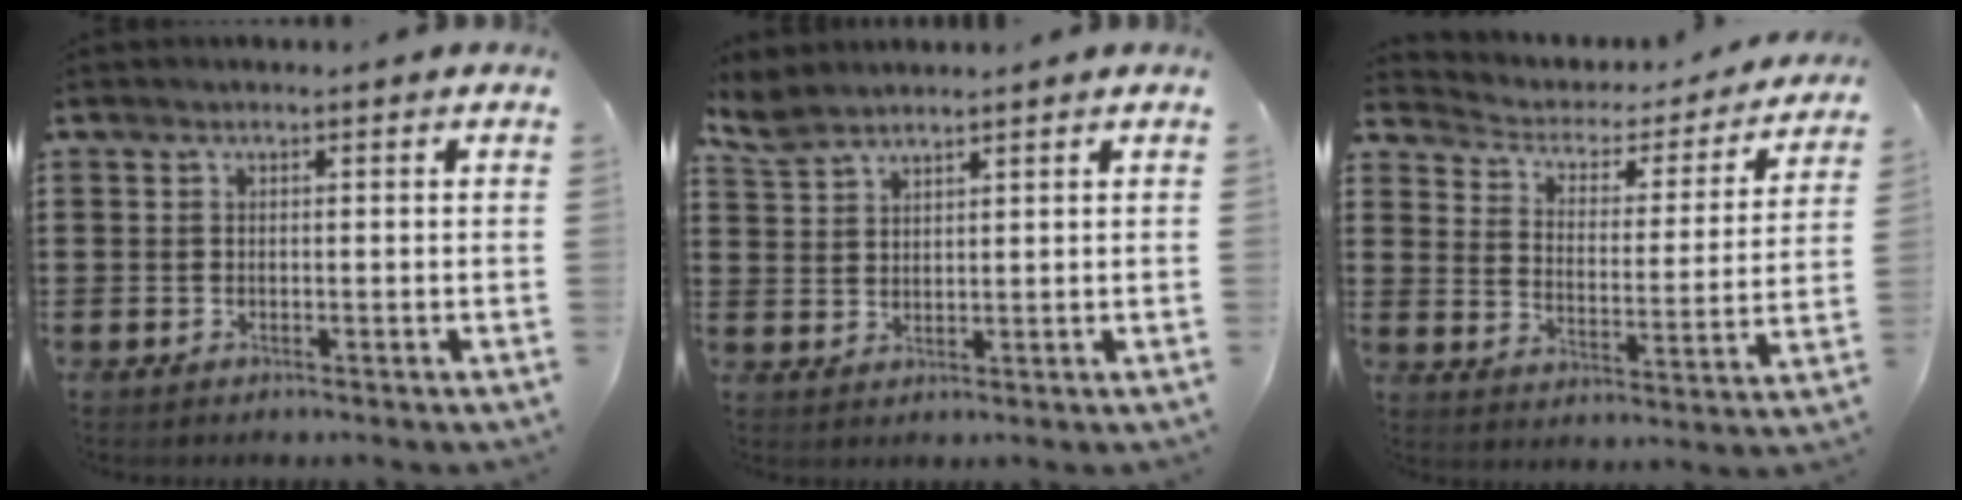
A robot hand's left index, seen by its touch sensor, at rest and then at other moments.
{"total": 3.8, "force": [3.4, 0.9, 1.3], "torque": [-0.036, -0.003, 0.064]}
{"total": 2.5, "force": [1.8, 1.6, 0.7], "torque": [-0.032, -0.016, 0.019]}